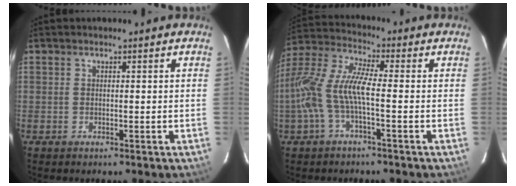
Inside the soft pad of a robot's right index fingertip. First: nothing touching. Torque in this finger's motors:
{"motor_torque": [0.44, -0.14, 0.43, 0.21]}